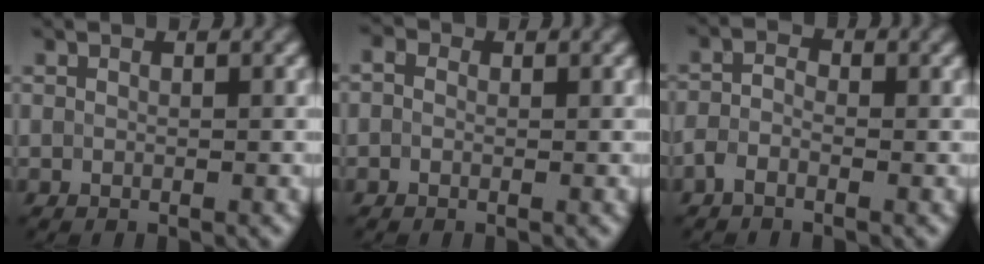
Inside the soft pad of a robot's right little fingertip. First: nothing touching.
{"total": 1.0, "force": [0.2, 0.8, 0.5], "torque": [-0.014, 0.002, -0.008]}
{"total": 2.0, "force": [-1.1, 1.0, 1.3], "torque": [-0.030, 0.005, -0.028]}